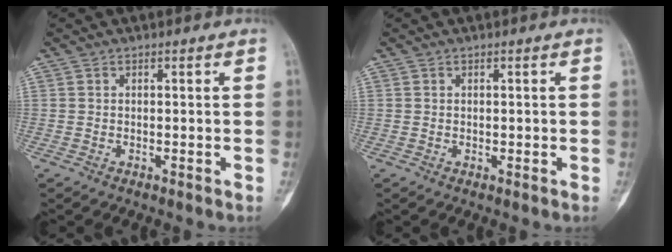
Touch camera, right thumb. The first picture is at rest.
{"total": 0.8, "force": [0.1, 0.5, 0.6], "torque": [-0.009, -0.001, 0.004]}